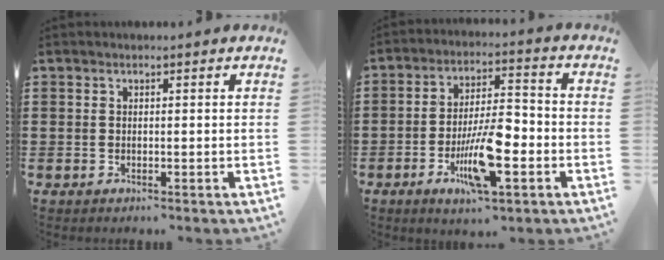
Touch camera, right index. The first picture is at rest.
{"total": 11.4, "force": [-4.1, 3.7, 10.0], "torque": [-0.183, -0.002, -0.073]}